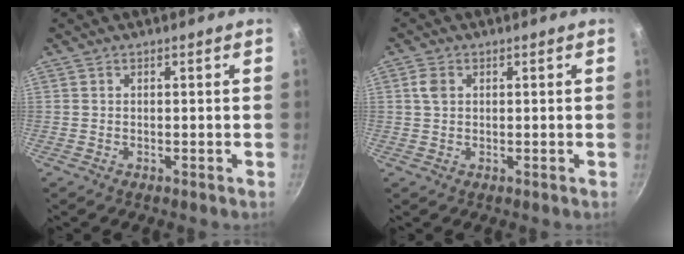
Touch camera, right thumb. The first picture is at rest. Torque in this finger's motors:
{"motor_torque": [-0.19, 1.25, 0.44, 0.56, 0.02]}